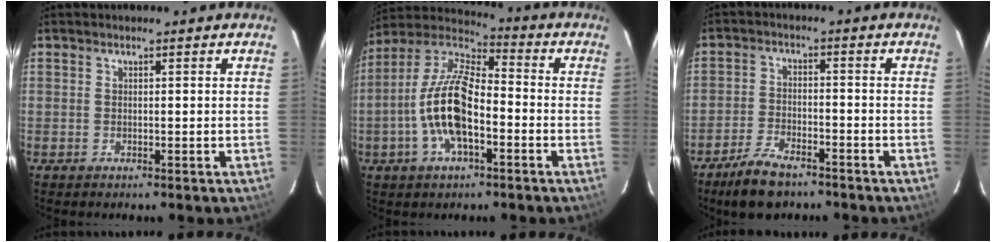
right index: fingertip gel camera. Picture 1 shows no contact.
{"total": 14.6, "force": [-4.1, 6.0, 12.6], "torque": [-0.258, 0.005, -0.082]}
{"total": 8.1, "force": [-6.3, 3.2, 4.0], "torque": [-0.105, -0.001, -0.113]}